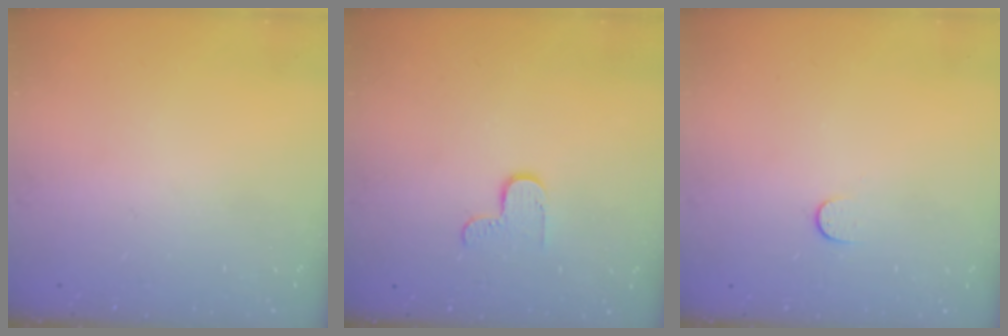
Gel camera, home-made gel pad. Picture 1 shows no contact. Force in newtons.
{"total": 4.7, "press": 4.7, "slide": 0.4}
{"total": 3.9, "press": 3.9, "slide": 0.5}